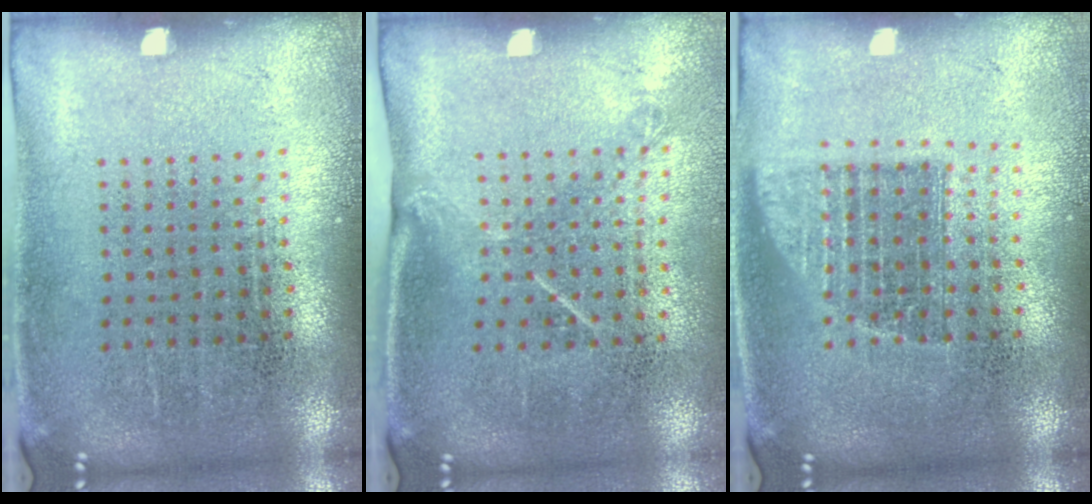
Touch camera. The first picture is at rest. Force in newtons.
{"total": 1.5, "press": 1.0, "slide": 1.1}
{"total": 1.3, "press": 1.0, "slide": 0.8}